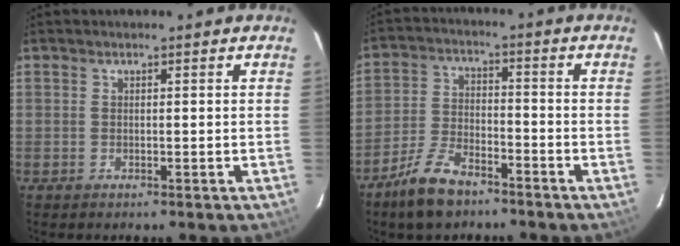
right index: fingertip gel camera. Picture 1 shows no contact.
{"total": 9.5, "force": [-7.1, 3.8, 5.1], "torque": [-0.117, 0.001, -0.135]}